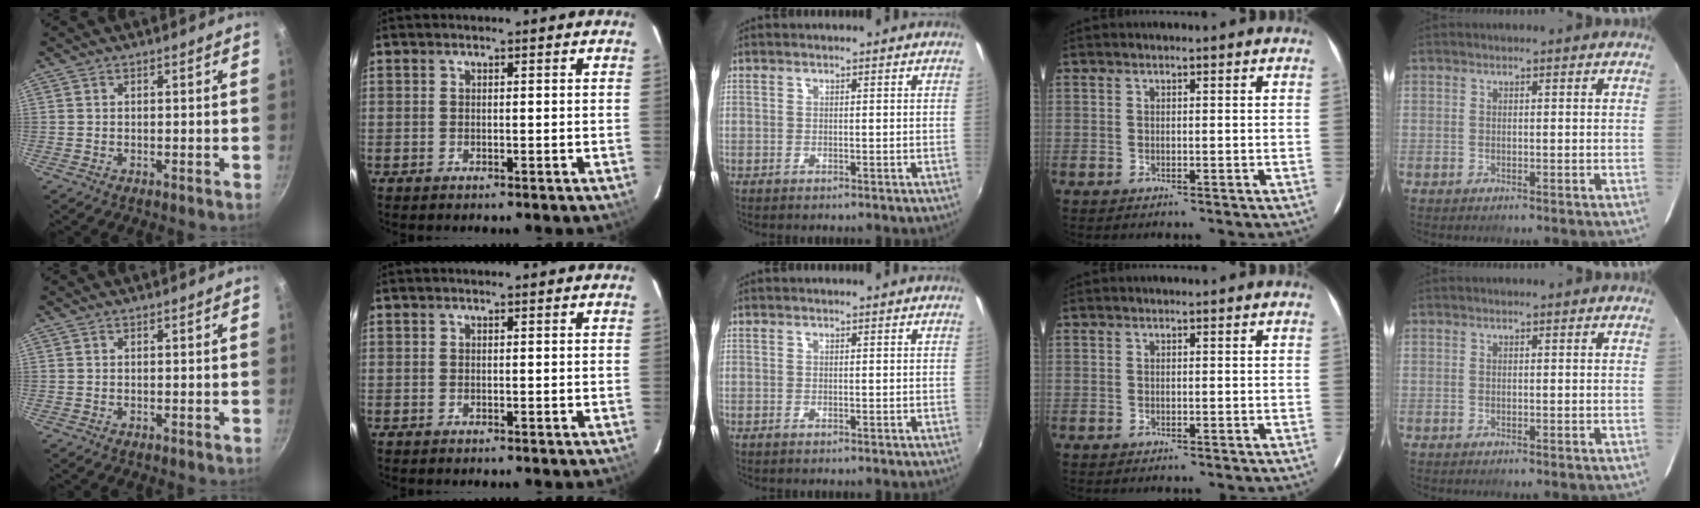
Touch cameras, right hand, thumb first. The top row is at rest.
{}